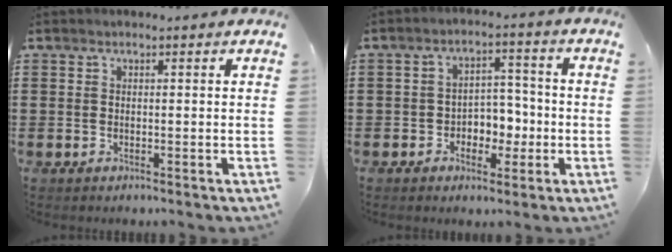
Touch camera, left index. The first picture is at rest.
{"total": 4.4, "force": [-1.5, 3.6, 2.0], "torque": [-0.040, 0.008, -0.035]}